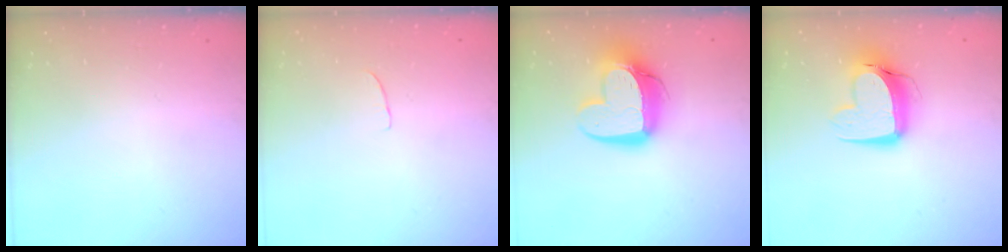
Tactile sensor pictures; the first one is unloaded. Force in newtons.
{"total": 3.7, "press": 3.7, "slide": 0.3}
{"total": 14.9, "press": 14.9, "slide": 1.4}
{"total": 12.0, "press": 12.0, "slide": 1.2}